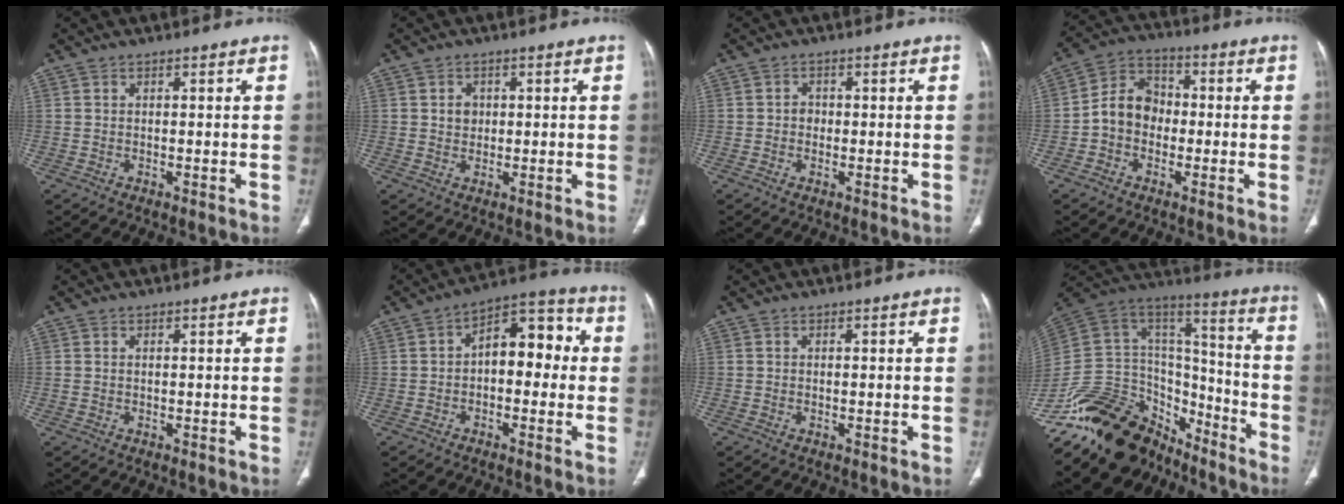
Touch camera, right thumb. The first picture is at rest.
{"total": 2.4, "force": [0.5, 2.1, 1.1], "torque": [-0.006, 0.000, 0.009]}
{"total": 1.8, "force": [-0.2, 1.5, 0.9], "torque": [-0.005, 0.005, -0.004]}
{"total": 9.7, "force": [-1.7, 8.0, 5.3], "torque": [-0.072, 0.040, -0.047]}
{"total": 0.5, "force": [0.0, 0.3, 0.4], "torque": [-0.014, 0.007, 0.005]}
{"total": 11.0, "force": [0.1, 6.6, 8.8], "torque": [-0.088, 0.041, -0.011]}
{"total": 0.0}
{"total": 30.1, "force": [-21.1, 16.4, 14.0], "torque": [-0.274, 0.069, -0.360]}